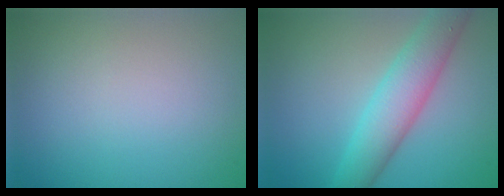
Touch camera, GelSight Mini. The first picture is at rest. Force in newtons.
{"total": 5.5, "press": 5.5, "slide": 0.0}